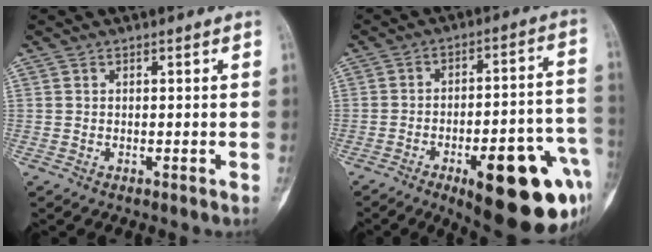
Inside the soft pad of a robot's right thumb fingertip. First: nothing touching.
{"total": 23.6, "force": [-10.3, 7.6, 19.8], "torque": [-0.197, 0.049, -0.128]}